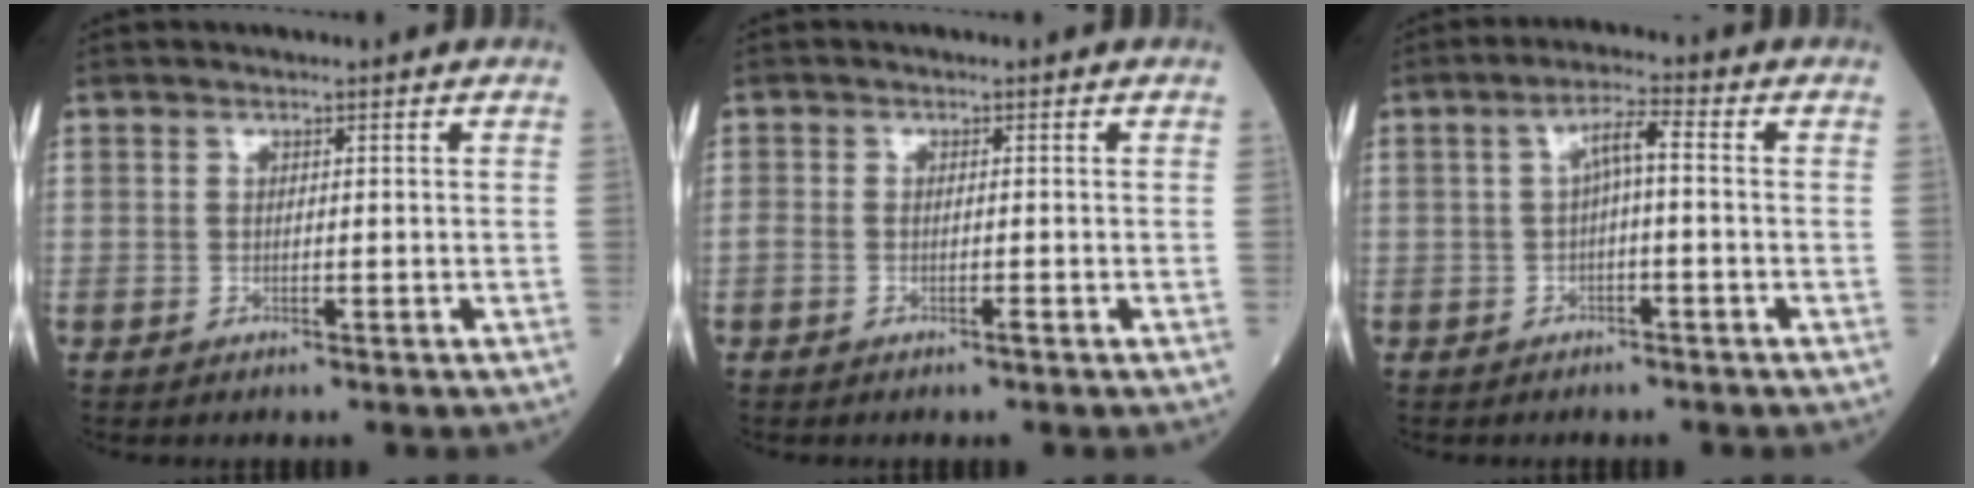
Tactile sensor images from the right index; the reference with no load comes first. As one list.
[{"total": 1.1, "force": [-0.7, 0.1, 0.9], "torque": [-0.020, -0.001, -0.016]}, {"total": 3.8, "force": [0.0, 0.6, 3.7], "torque": [-0.063, 0.016, 0.000]}]